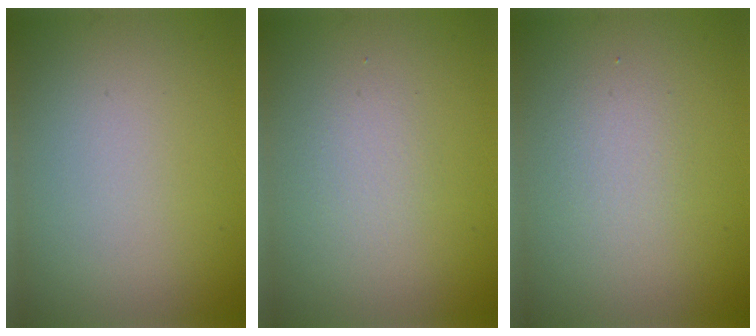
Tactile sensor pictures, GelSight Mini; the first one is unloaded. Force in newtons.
{"total": 1.3, "press": 1.3, "slide": 0.0}
{"total": 1.5, "press": 1.5, "slide": 0.1}